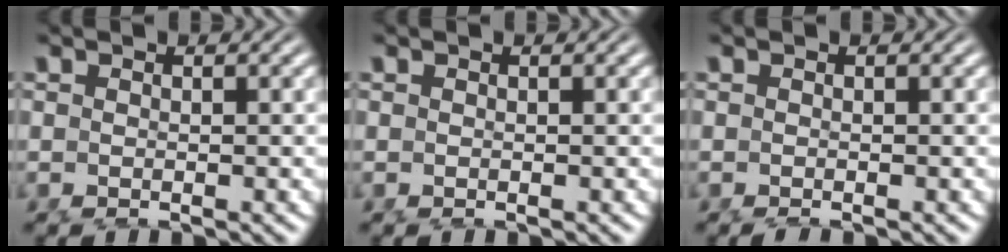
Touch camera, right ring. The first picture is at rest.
{"total": 0.0}
{"total": 0.7, "force": [-0.6, -0.3, 0.2], "torque": [0.000, -0.003, -0.008]}